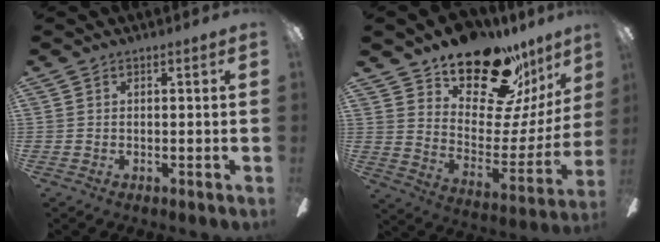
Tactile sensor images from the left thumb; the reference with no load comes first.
{"total": 22.7, "force": [18.1, 9.4, 10.1], "torque": [-0.145, -0.130, 0.310]}